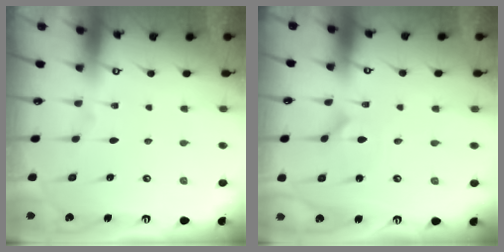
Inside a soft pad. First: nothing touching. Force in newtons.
{"total": 1.2, "press": 1.2, "slide": 0.1}